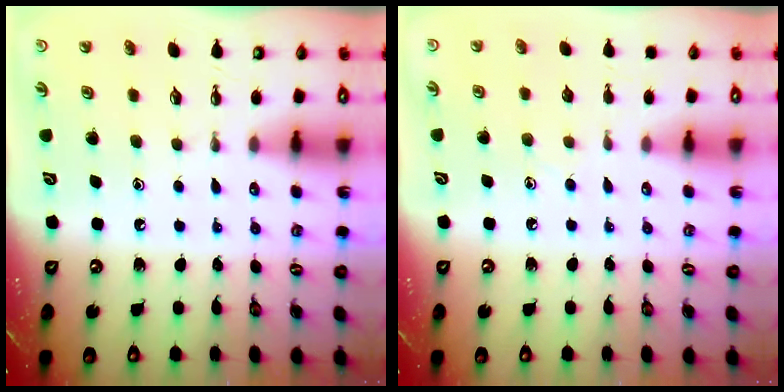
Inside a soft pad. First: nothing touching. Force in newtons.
{"total": 4.6, "press": 4.6, "slide": 0.5}